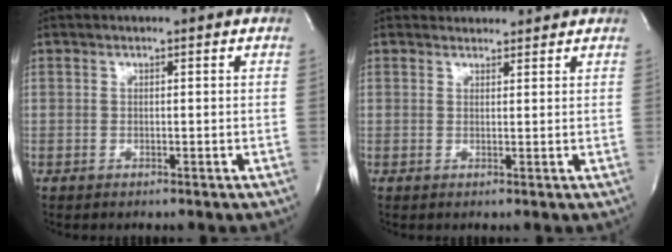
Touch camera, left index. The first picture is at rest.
{"total": 3.5, "force": [3.3, 1.0, 0.0], "torque": [-0.003, 0.011, 0.041]}